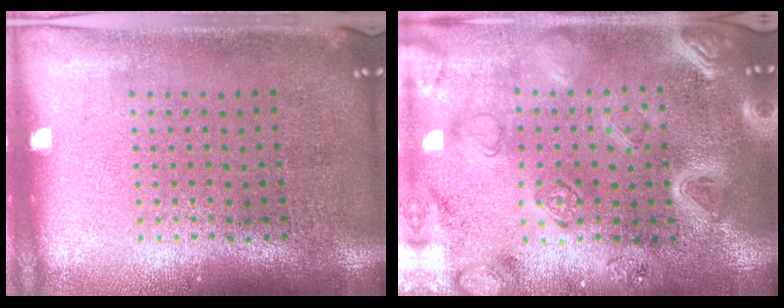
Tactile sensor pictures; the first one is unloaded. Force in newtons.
{"total": 3.6, "press": 3.3, "slide": 1.4}